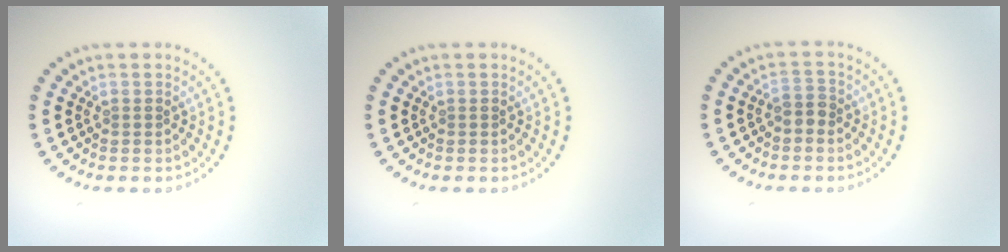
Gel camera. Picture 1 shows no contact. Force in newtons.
{"total": 0.0}
{"total": 1.4, "press": 1.2, "slide": 0.7}